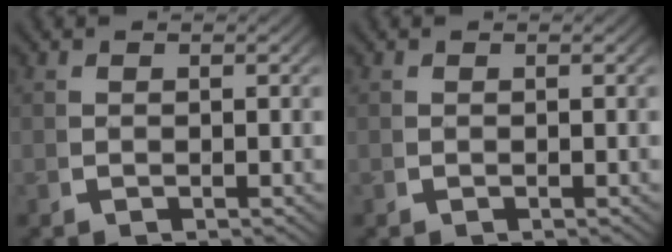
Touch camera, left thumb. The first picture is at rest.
{"total": 0.0}